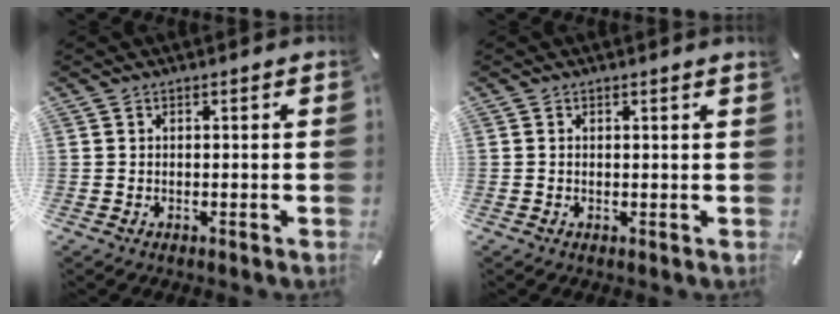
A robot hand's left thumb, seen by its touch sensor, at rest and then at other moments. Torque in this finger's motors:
{"motor_torque": [0.23, 0.15, 0.20, -0.28, 0.07]}